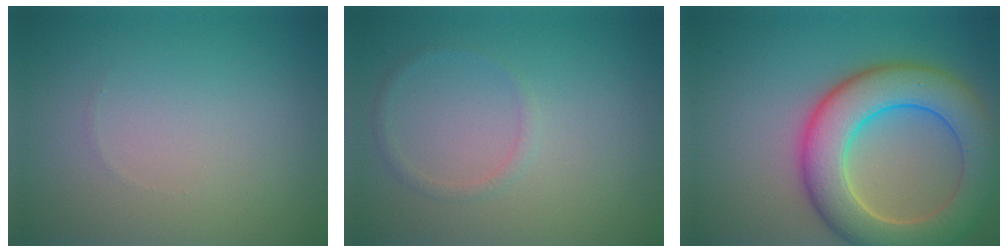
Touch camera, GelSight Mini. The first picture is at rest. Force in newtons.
{"total": 1.0, "press": 1.0, "slide": 0.0}
{"total": 9.3, "press": 9.3, "slide": 0.6}